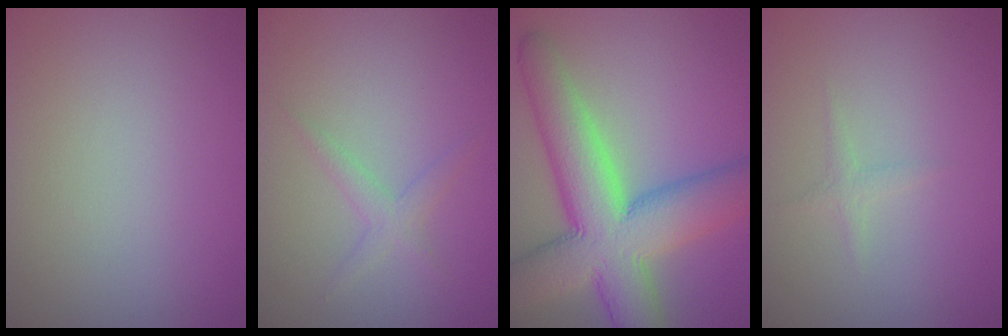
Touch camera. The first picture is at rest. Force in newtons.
{"total": 1.6, "press": 1.6, "slide": 0.1}
{"total": 11.9, "press": 11.9, "slide": 0.4}
{"total": 0.8, "press": 0.8, "slide": 0.1}